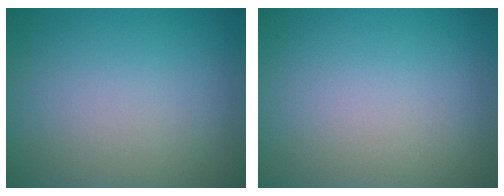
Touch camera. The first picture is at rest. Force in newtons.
{"total": 0.0}